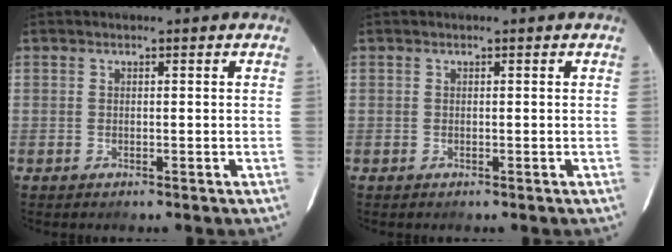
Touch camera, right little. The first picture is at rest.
{"total": 0.0}